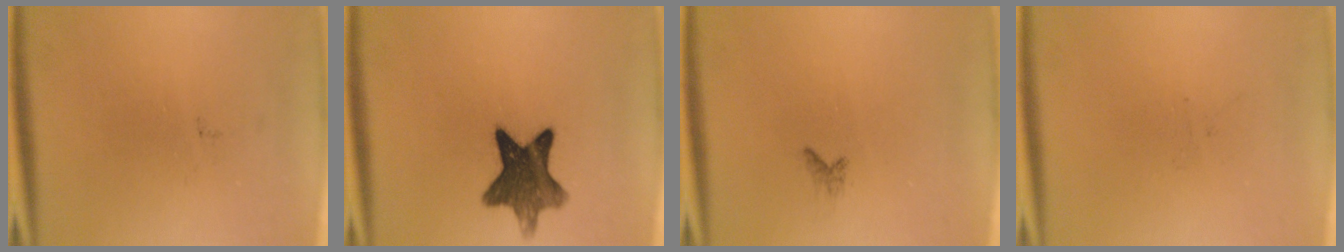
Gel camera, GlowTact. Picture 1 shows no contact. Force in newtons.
{"total": 10.3}
{"total": 0.6}
{"total": 0.0}